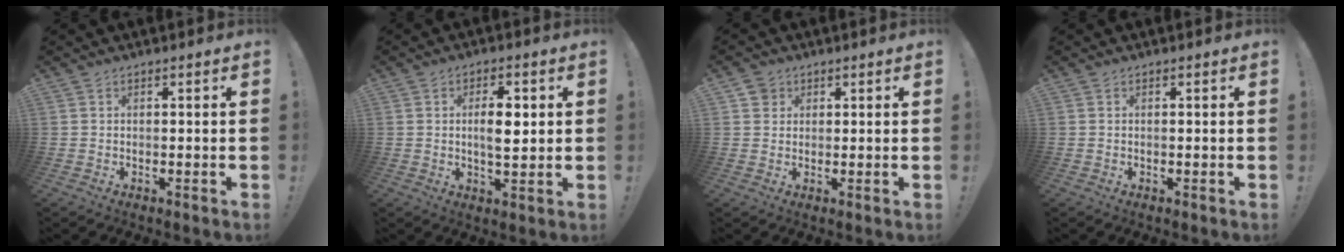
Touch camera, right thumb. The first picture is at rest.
{"total": 7.1, "force": [0.7, 3.2, 6.3], "torque": [-0.101, -0.003, 0.004]}
{"total": 3.3, "force": [1.7, 2.7, 0.5], "torque": [-0.003, -0.005, 0.031]}
{"total": 0.0}